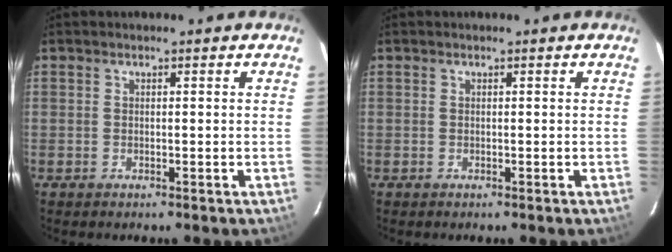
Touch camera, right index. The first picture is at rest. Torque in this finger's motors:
{"motor_torque": [0.01, 0.00, 0.00, 0.00]}